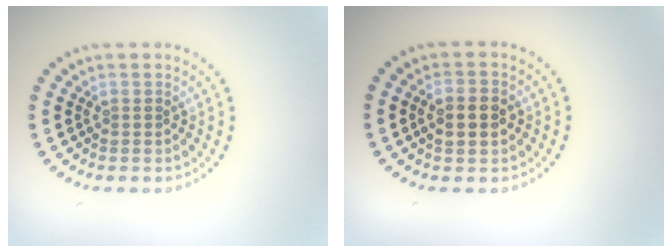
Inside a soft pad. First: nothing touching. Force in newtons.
{"total": 2.8, "press": 2.8, "slide": 0.2}